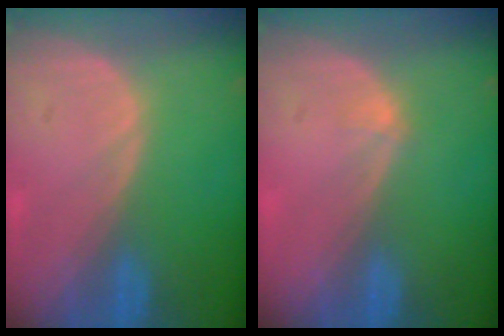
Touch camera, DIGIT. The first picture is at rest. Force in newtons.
{"total": 0.8, "press": 0.6, "slide": 0.5}